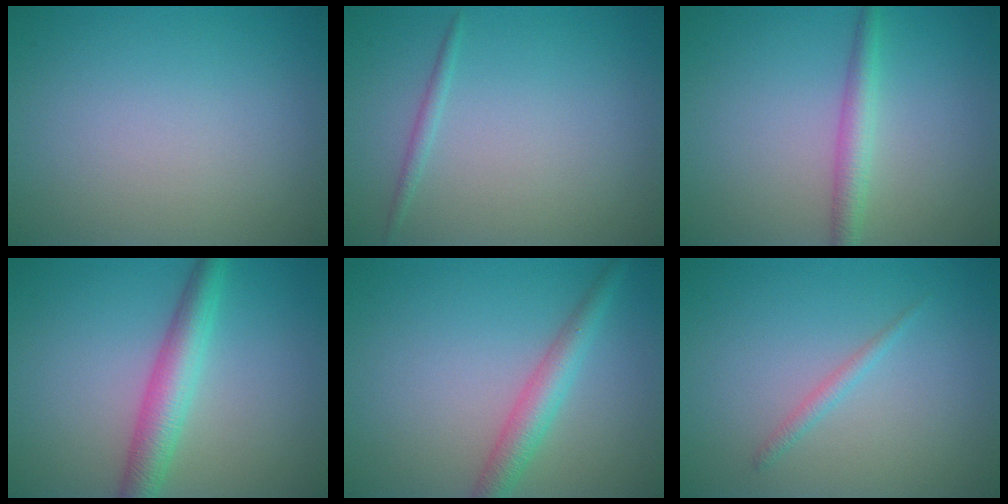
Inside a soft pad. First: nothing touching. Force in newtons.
{"total": 0.9, "press": 0.9, "slide": 0.0}
{"total": 2.3, "press": 2.3, "slide": 0.1}
{"total": 4.2, "press": 4.2, "slide": 0.1}
{"total": 3.2, "press": 3.2, "slide": 0.0}
{"total": 1.0, "press": 1.0, "slide": 0.1}